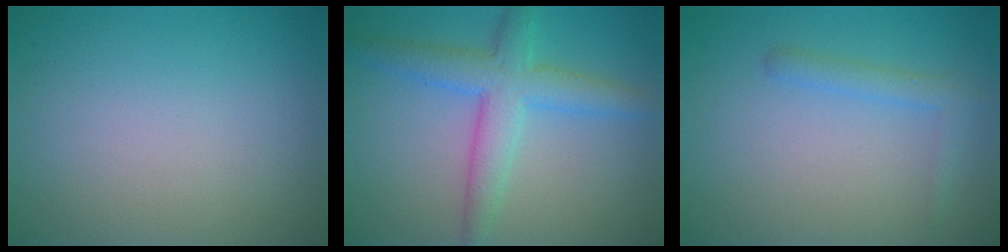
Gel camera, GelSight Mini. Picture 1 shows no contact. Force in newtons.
{"total": 4.9, "press": 4.9, "slide": 0.1}
{"total": 1.7, "press": 1.7, "slide": 0.1}